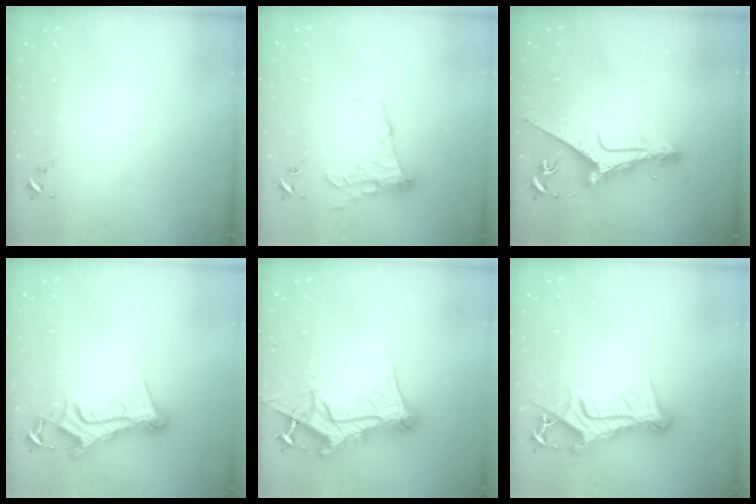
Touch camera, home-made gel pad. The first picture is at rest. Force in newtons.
{"total": 12.1, "press": 12.1, "slide": 0.3}
{"total": 12.4, "press": 12.4, "slide": 0.9}
{"total": 12.7, "press": 12.6, "slide": 1.3}
{"total": 17.6, "press": 17.5, "slide": 1.8}
{"total": 13.7, "press": 13.6, "slide": 1.6}